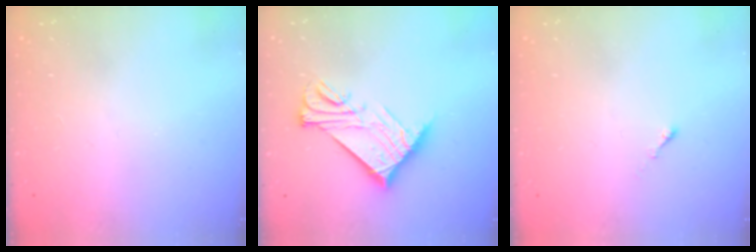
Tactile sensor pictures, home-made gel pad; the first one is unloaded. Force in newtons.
{"total": 15.4, "press": 15.4, "slide": 0.4}
{"total": 0.0}